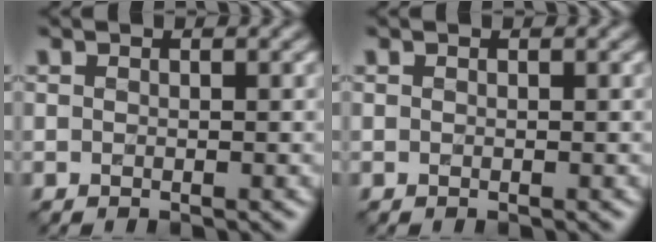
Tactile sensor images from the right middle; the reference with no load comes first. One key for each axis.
{"total": 0.0}